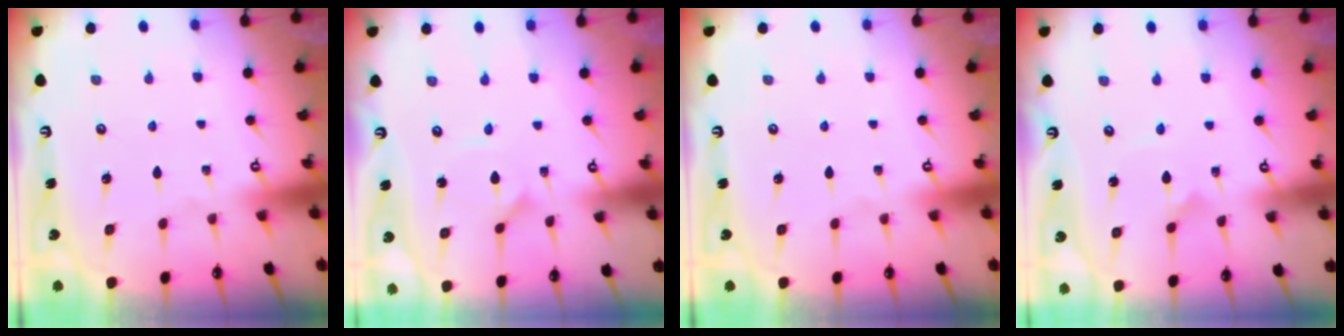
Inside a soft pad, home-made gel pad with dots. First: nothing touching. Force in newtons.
{"total": 0.9, "press": 0.9, "slide": 0.0}
{"total": 0.0}
{"total": 1.6, "press": 1.6, "slide": 0.1}